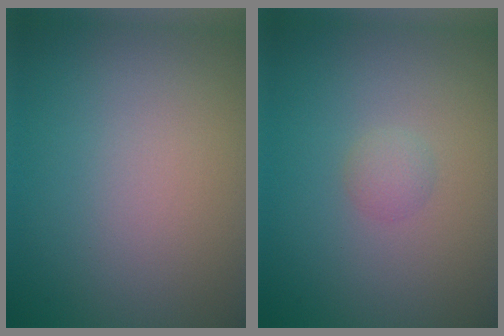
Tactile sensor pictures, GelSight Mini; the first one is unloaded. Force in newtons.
{"total": 1.0, "press": 1.0, "slide": 0.1}